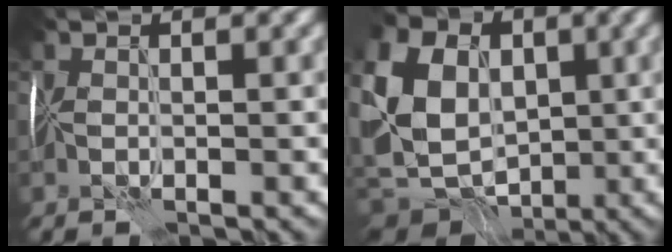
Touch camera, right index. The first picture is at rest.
{"total": 14.1, "force": [0.0, 11.3, 8.4], "torque": [-0.201, 0.002, -0.009]}